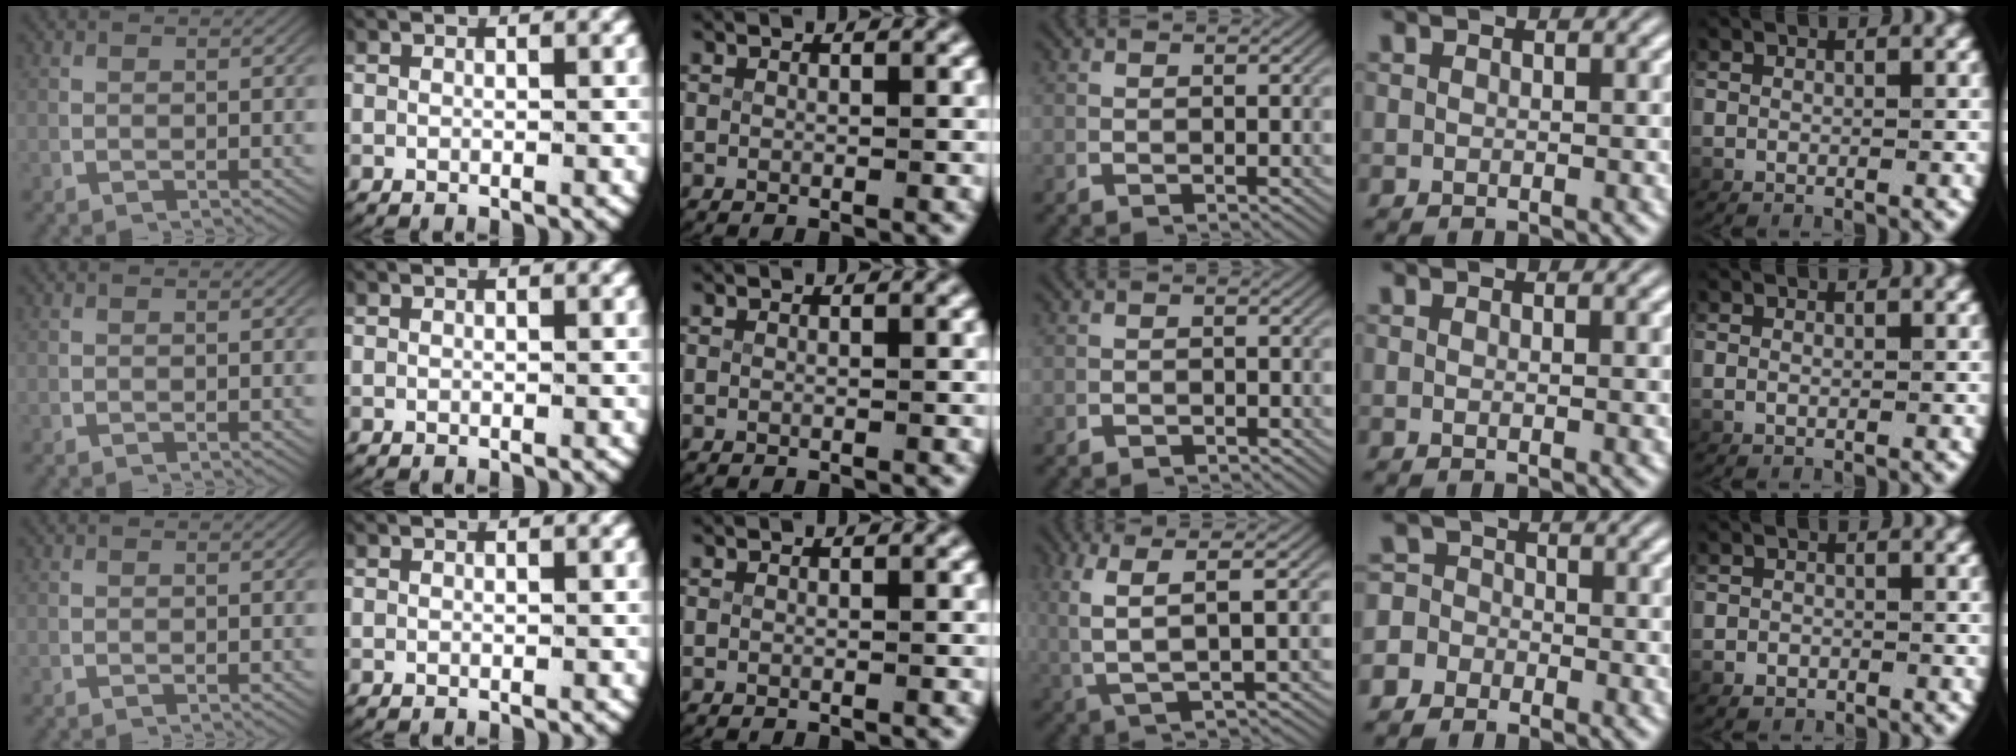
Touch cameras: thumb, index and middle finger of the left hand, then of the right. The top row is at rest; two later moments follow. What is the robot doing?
{"motion": "lift_and_place", "object": "coat"}